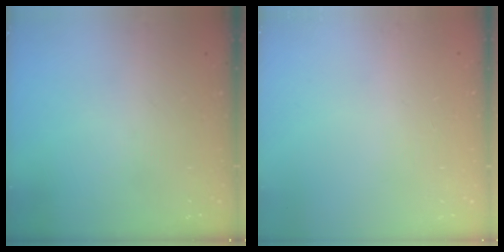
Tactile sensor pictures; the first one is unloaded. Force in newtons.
{"total": 0.0}